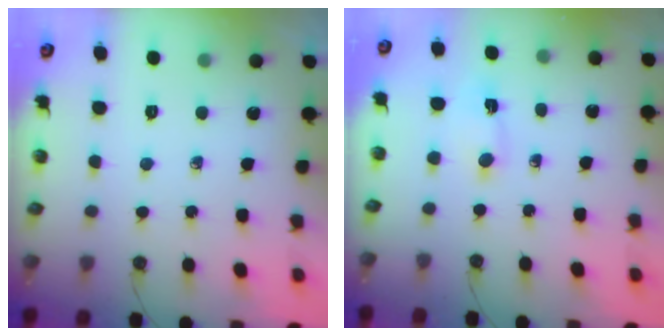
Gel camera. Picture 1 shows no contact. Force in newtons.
{"total": 1.1, "press": 1.0, "slide": 0.5}